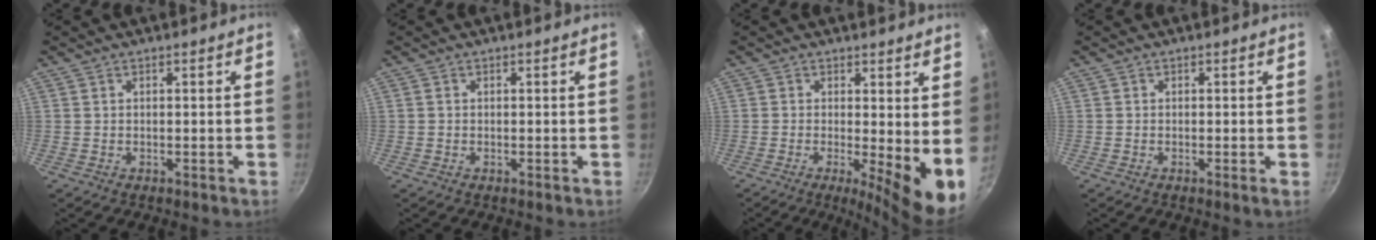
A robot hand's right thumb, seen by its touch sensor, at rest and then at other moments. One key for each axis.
{"total": 0.0}
{"total": 8.8, "fx": -0.3, "fy": 2.4, "fz": 8.4, "tx": -0.104, "ty": -0.019, "tz": -0.004}
{"total": 0.6, "fx": -0.2, "fy": -0.1, "fz": 0.6, "tx": -0.011, "ty": -0.003, "tz": -0.008}